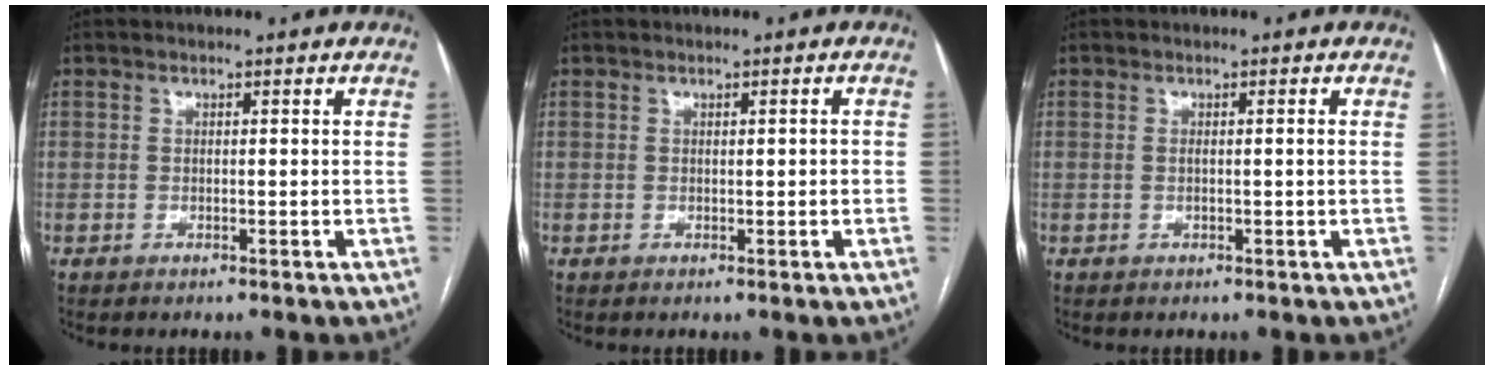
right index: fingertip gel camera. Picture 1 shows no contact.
{"total": 1.0, "force": [0.0, 0.3, 0.9], "torque": [-0.011, 0.001, 0.002]}
{"total": 1.1, "force": [-0.2, -0.2, 1.1], "torque": [-0.022, 0.000, 0.000]}